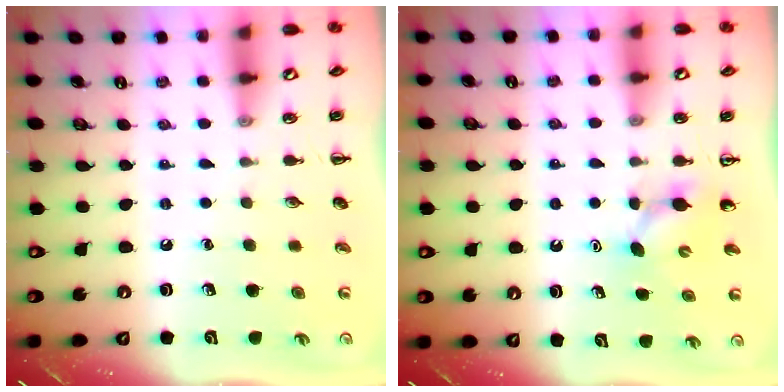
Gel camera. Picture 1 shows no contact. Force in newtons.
{"total": 4.2, "press": 4.0, "slide": 1.1}